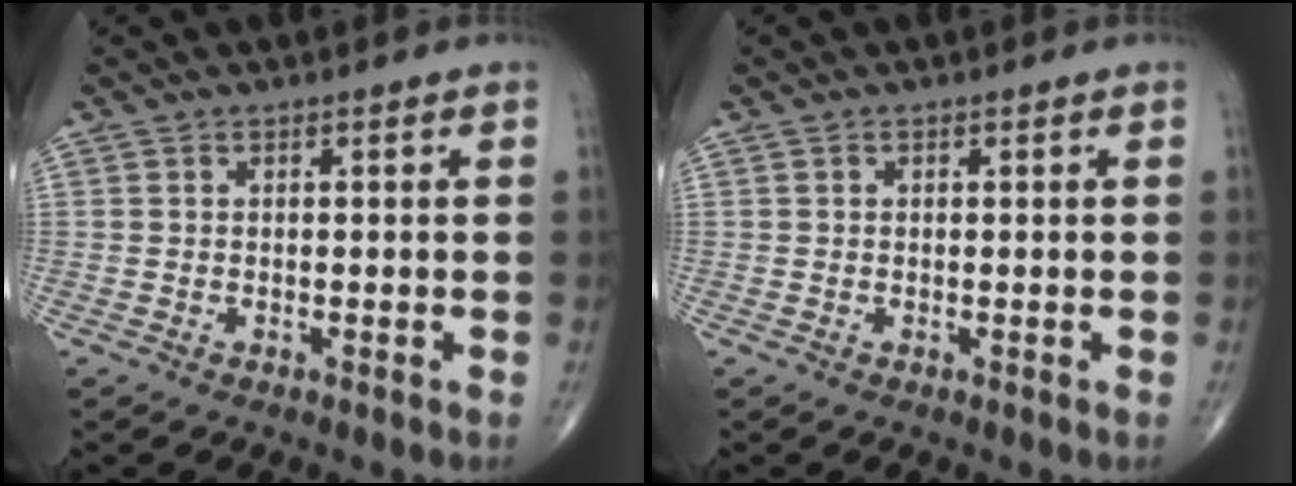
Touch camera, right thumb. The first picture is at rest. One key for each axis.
{"total": 0.0}